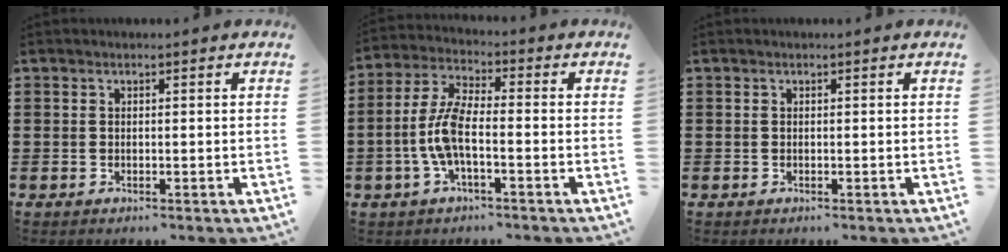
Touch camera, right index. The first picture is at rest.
{"total": 7.5, "force": [-2.0, 2.6, 6.7], "torque": [-0.167, -0.013, -0.044]}
{"total": 0.0}